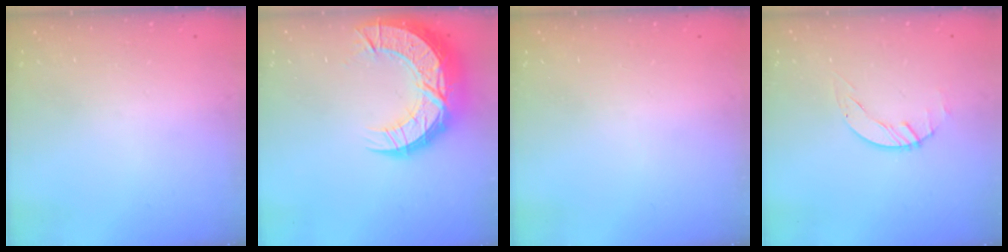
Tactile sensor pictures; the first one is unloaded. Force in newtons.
{"total": 24.0, "press": 23.9, "slide": 1.9}
{"total": 0.0}
{"total": 1.6, "press": 1.6, "slide": 0.3}